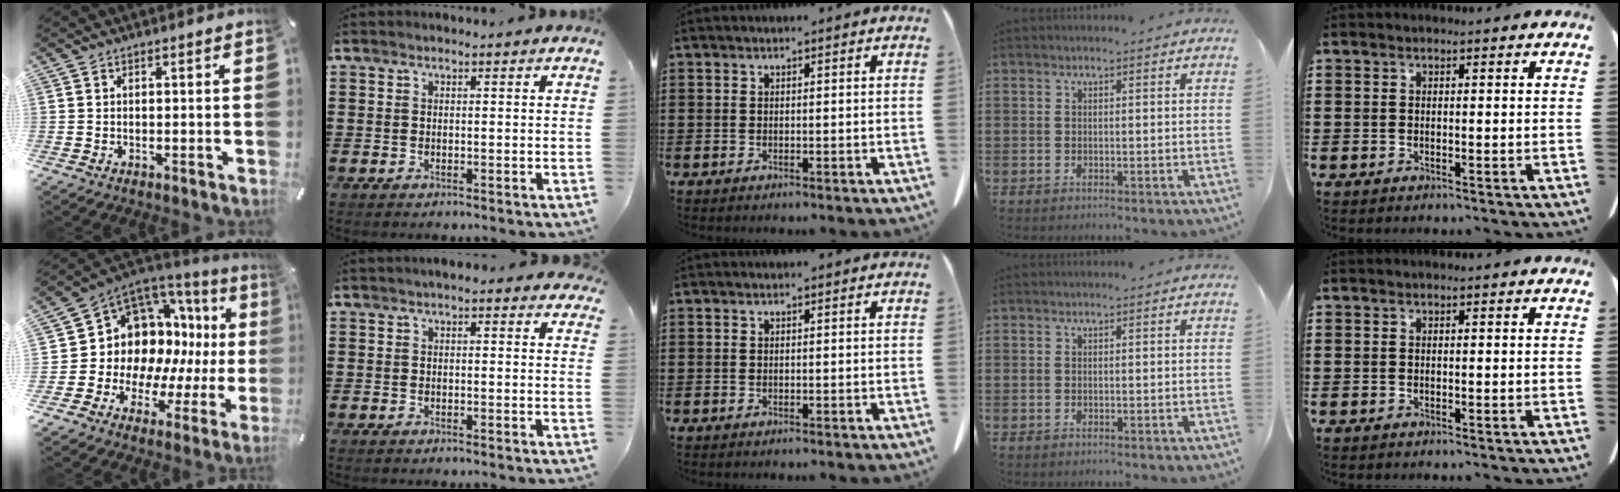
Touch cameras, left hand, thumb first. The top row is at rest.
{"thumb": {"total": 12.3, "force": [4.6, 10.5, 4.4], "torque": [-0.068, -0.076, 0.101]}, "index": {"total": 1.6, "force": [1.1, 0.6, 1.0], "torque": [-0.022, 0.007, 0.020]}}